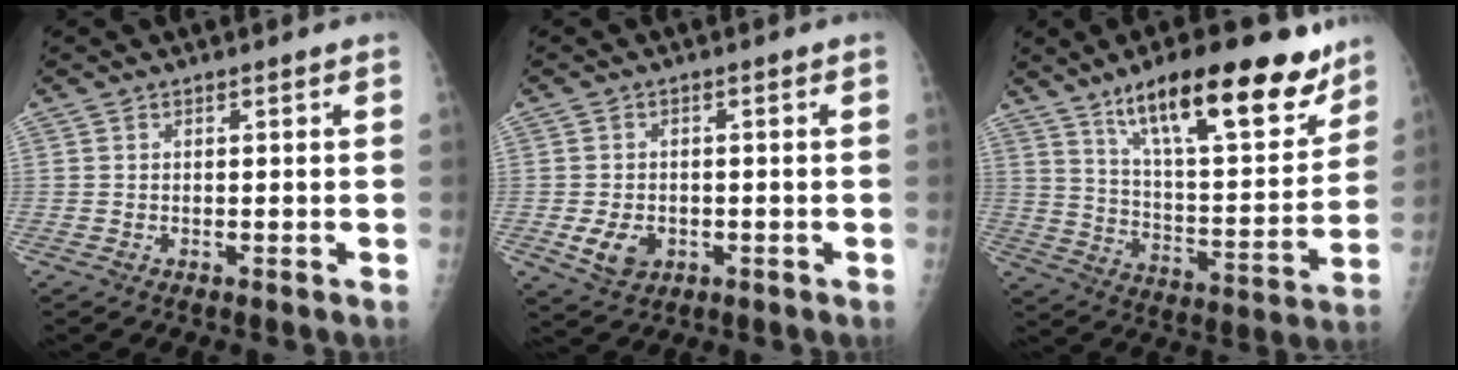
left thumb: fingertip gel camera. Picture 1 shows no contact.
{"total": 5.0, "force": [-1.4, 3.9, 2.8], "torque": [-0.043, -0.002, -0.017]}
{"total": 23.4, "force": [15.2, 7.1, 16.3], "torque": [-0.215, -0.061, 0.244]}